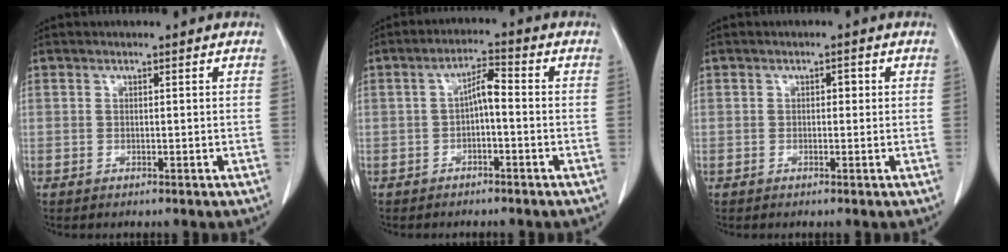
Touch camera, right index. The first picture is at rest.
{"total": 3.9, "force": [-0.6, 1.0, 3.7], "torque": [-0.065, 0.016, -0.009]}
{"total": 1.1, "force": [0.2, 0.7, 0.8], "torque": [-0.004, 0.006, 0.002]}